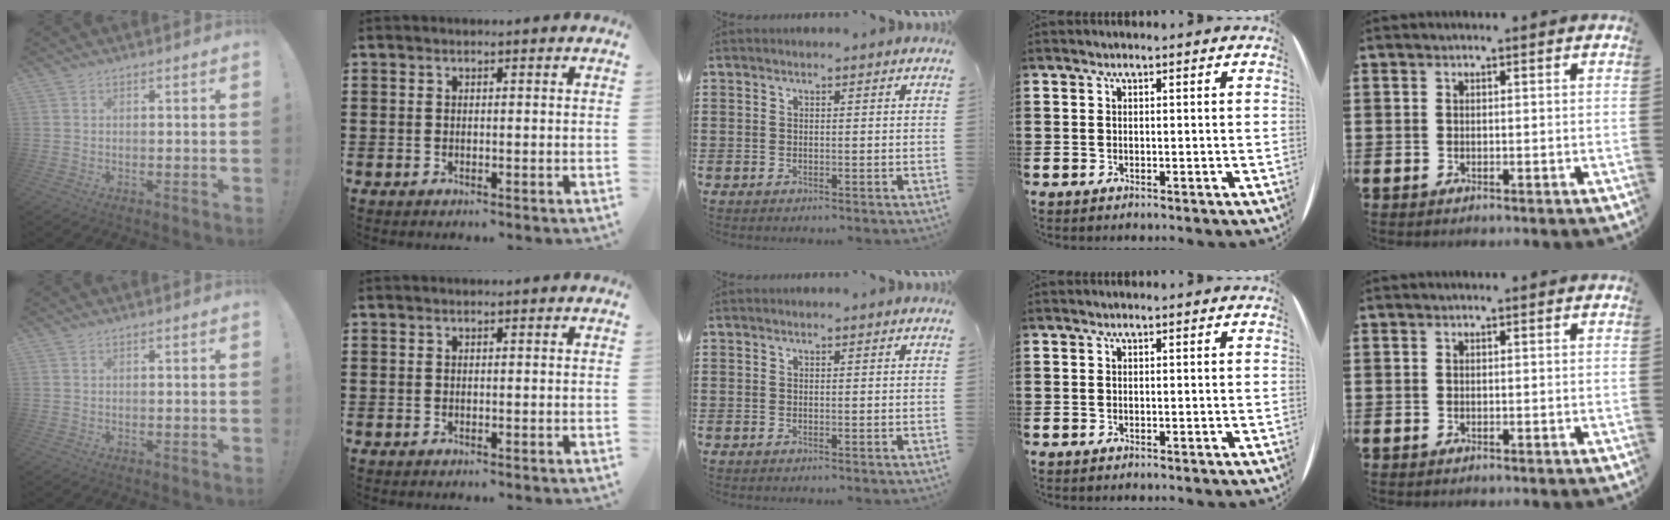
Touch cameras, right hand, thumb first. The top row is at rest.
{}